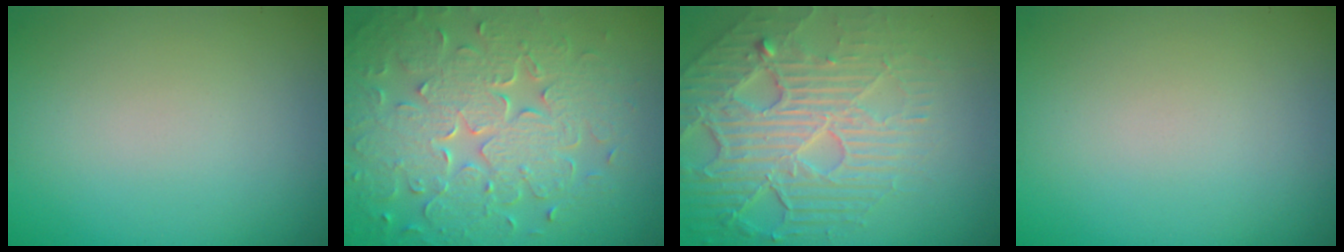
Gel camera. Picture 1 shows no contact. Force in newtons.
{"total": 8.0, "press": 5.8, "slide": 5.5}
{"total": 7.5, "press": 5.4, "slide": 5.3}
{"total": 0.0}